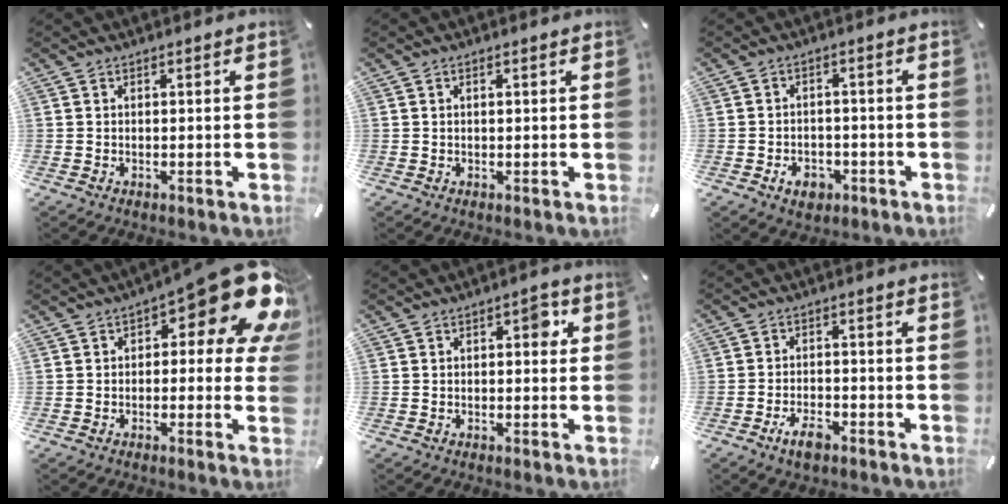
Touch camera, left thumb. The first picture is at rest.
{"total": 0.7, "force": [0.2, 0.3, 0.6], "torque": [-0.010, 0.003, 0.002]}
{"total": 5.3, "force": [-2.6, 3.9, 2.5], "torque": [-0.051, 0.009, -0.046]}
{"total": 17.4, "force": [7.9, 6.8, 13.9], "torque": [-0.174, -0.059, 0.130]}
{"total": 3.9, "force": [0.8, 1.9, 3.3], "torque": [-0.035, -0.001, 0.002]}
{"total": 5.1, "force": [-3.3, 2.3, 3.2], "torque": [-0.068, 0.014, -0.063]}